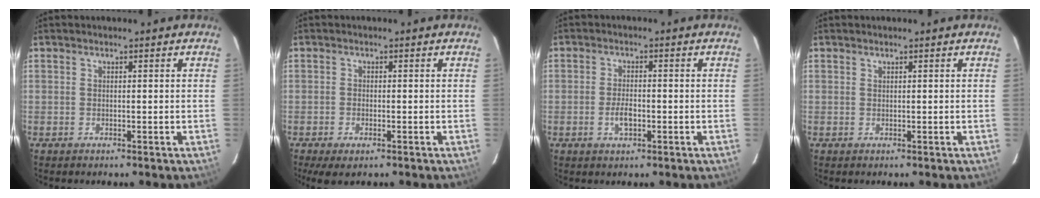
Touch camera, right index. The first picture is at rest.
{"total": 3.5, "force": [-2.1, 1.5, 2.4], "torque": [-0.054, -0.012, -0.036]}
{"total": 3.3, "force": [-1.1, 1.6, 2.6], "torque": [-0.052, 0.001, -0.019]}
{"total": 0.0}